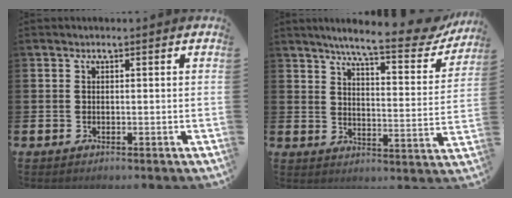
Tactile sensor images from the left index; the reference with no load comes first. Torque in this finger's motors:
{"motor_torque": [1.01, -1.13, 0.62, 0.21]}